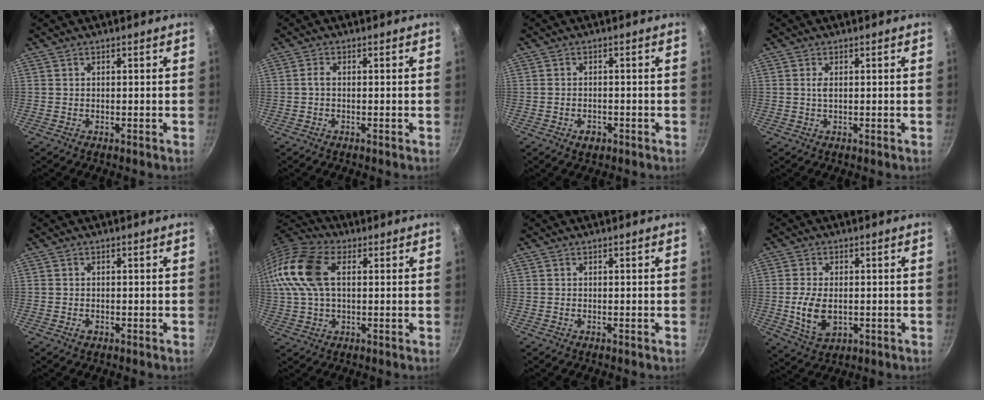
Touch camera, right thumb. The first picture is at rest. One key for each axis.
{"total": 1.4, "fx": -0.2, "fy": 0.6, "fz": 1.3, "tx": -0.035, "ty": 0.007, "tz": -0.007}
{"total": 2.6, "fx": -1.4, "fy": 1.7, "fz": 1.5, "tx": -0.023, "ty": 0.010, "tz": -0.019}
{"total": 1.3, "fx": 0.2, "fy": 0.6, "fz": 1.1, "tx": -0.024, "ty": 0.000, "tz": 0.004}
{"total": 1.0, "fx": -0.5, "fy": 0.7, "fz": 0.5, "tx": -0.008, "ty": 0.000, "tz": -0.009}
{"total": 16.9, "fx": 3.4, "fy": 10.3, "fz": 13.0, "tx": -0.272, "ty": 0.027, "tz": 0.051}
{"total": 0.0}
{"total": 8.2, "fx": -0.8, "fy": 5.1, "fz": 6.4, "tx": -0.123, "ty": -0.003, "tz": -0.007}